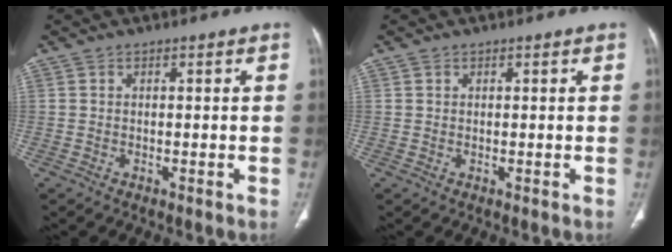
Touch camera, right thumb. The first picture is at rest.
{"total": 0.5, "force": [0.3, 0.4, 0.1], "torque": [-0.001, -0.001, 0.005]}